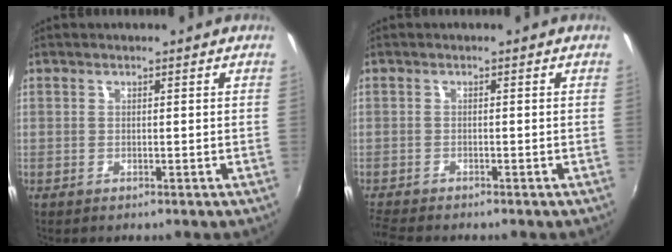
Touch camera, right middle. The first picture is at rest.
{"total": 4.0, "force": [-3.7, 0.4, 1.3], "torque": [-0.039, -0.022, -0.072]}